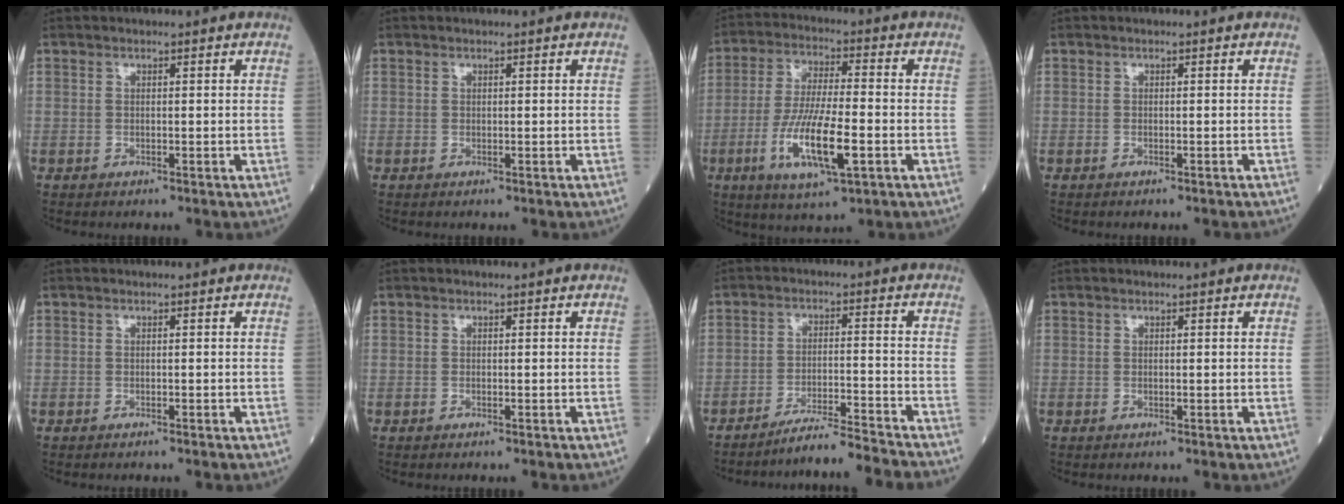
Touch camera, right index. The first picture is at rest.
{"total": 0.0}
{"total": 11.9, "force": [-3.9, 1.9, 11.1], "torque": [-0.220, -0.016, -0.070]}
{"total": 0.9, "force": [-0.9, 0.0, 0.3], "torque": [-0.001, 0.001, -0.013]}
{"total": 0.7, "force": [-0.6, 0.0, 0.3], "torque": [0.002, 0.001, -0.010]}
{"total": 0.0}
{"total": 8.4, "force": [-7.9, -2.3, 1.8], "torque": [-0.012, -0.005, -0.133]}
{"total": 0.0}